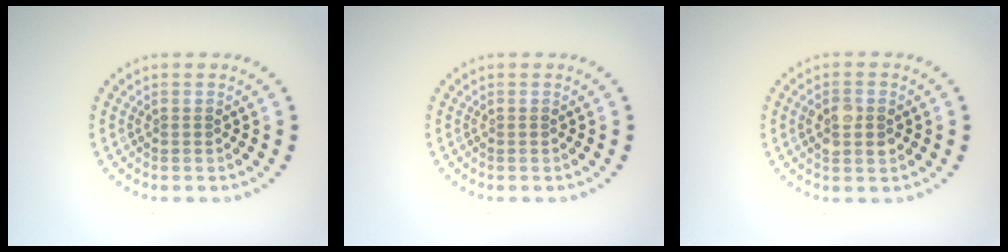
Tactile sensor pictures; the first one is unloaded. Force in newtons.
{"total": 0.0}
{"total": 2.7, "press": 2.7, "slide": 0.2}